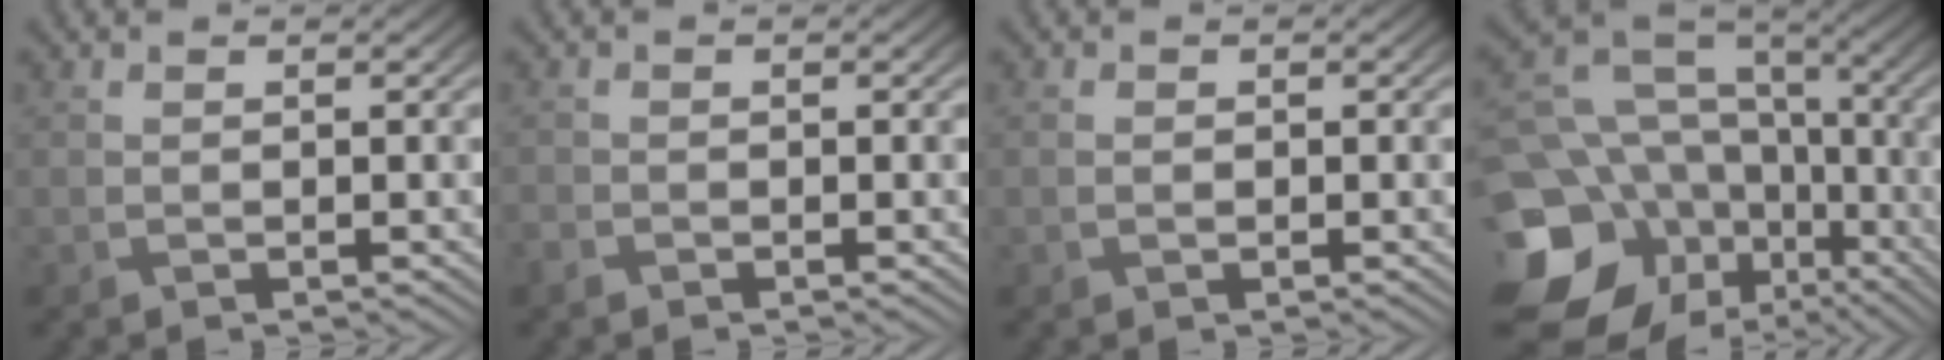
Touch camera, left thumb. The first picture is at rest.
{"total": 1.2, "force": [-1.0, 0.7, 0.3], "torque": [-0.007, -0.003, -0.024]}
{"total": 0.6, "force": [-0.1, 0.4, 0.5], "torque": [-0.008, 0.000, 0.001]}
{"total": 20.9, "force": [-8.8, 16.5, 9.5], "torque": [-0.225, -0.056, -0.123]}